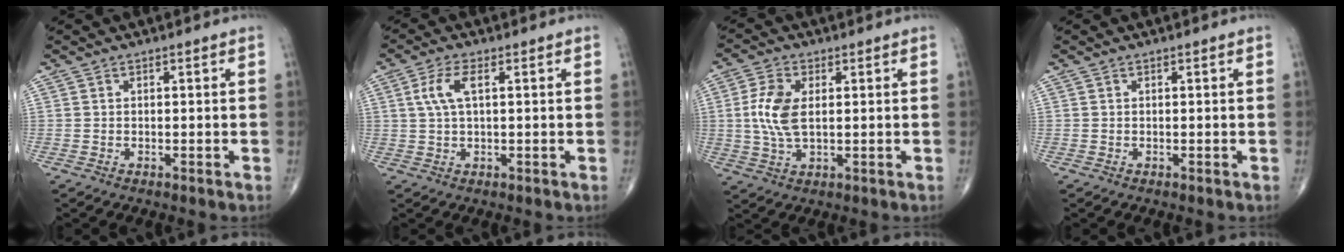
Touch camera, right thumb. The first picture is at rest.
{"total": 5.0, "force": [1.3, 1.9, 4.4], "torque": [-0.104, 0.010, 0.027]}
{"total": 7.9, "force": [0.9, 4.1, 6.6], "torque": [-0.150, -0.001, 0.016]}
{"total": 0.0}